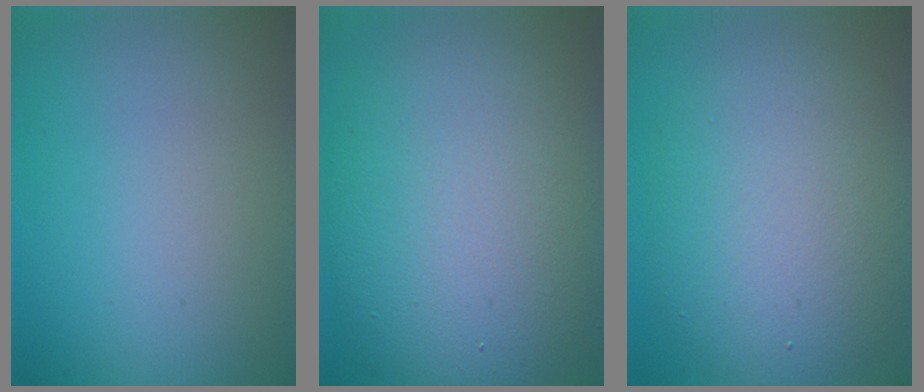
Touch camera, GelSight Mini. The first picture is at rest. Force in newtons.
{"total": 11.4, "press": 11.4, "slide": 0.8}
{"total": 7.3, "press": 7.3, "slide": 0.7}